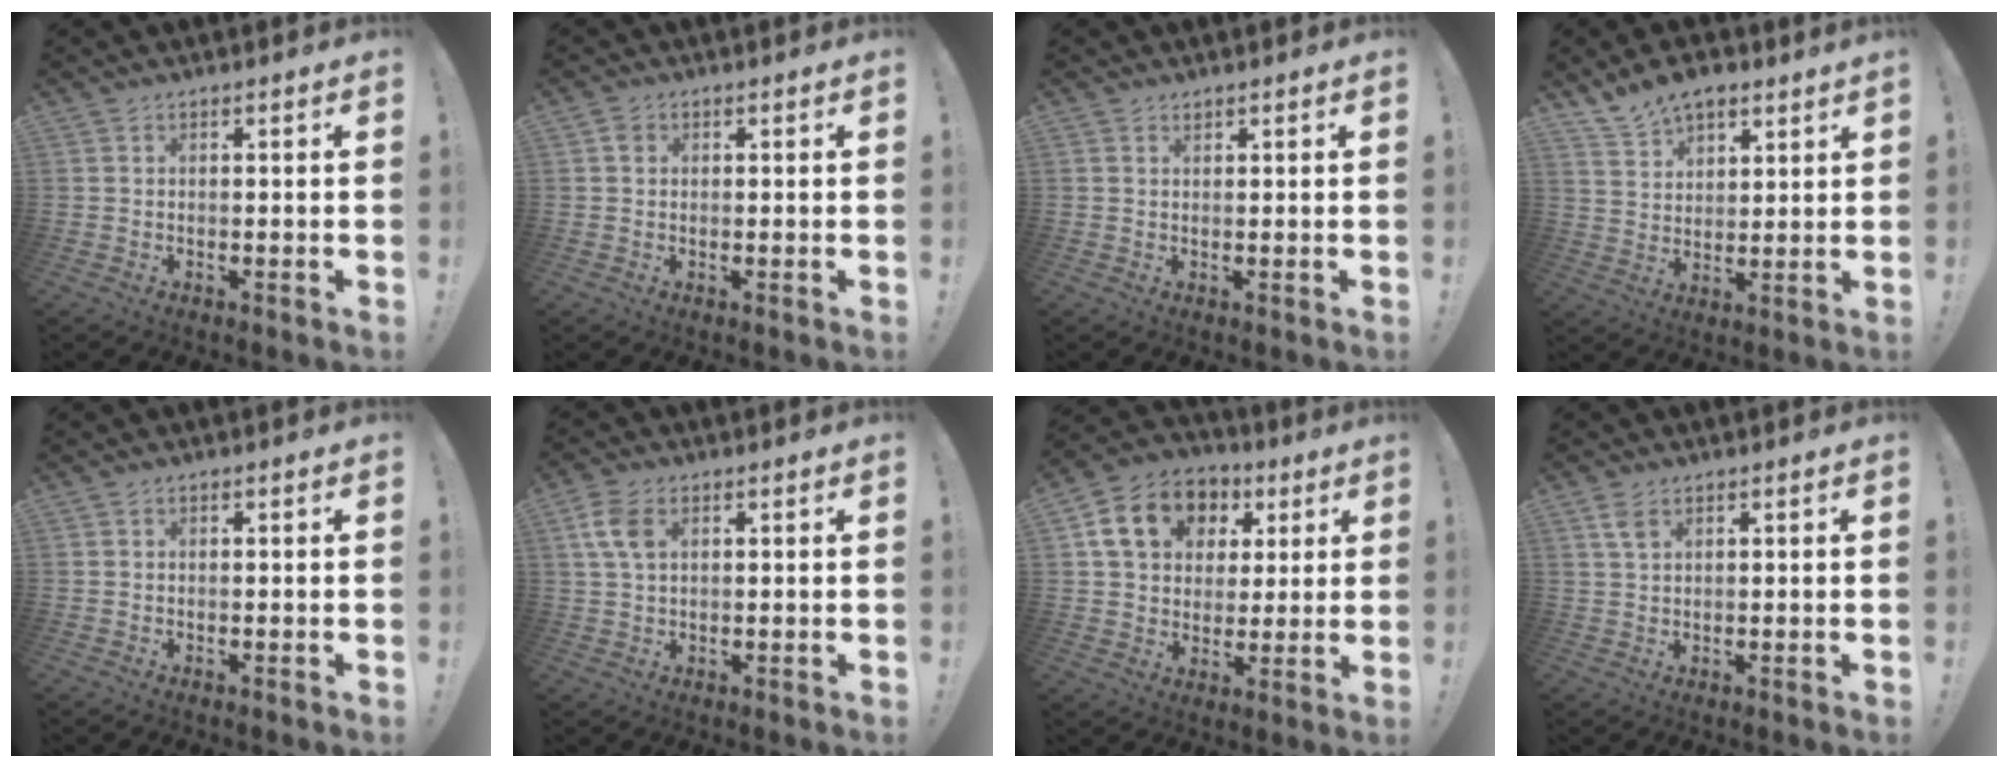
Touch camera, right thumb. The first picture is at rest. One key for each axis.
{"total": 1.5, "fx": 0.5, "fy": 1.3, "fz": 0.4, "tx": -0.001, "ty": 0.000, "tz": 0.008}
{"total": 0.9, "fx": 0.8, "fy": 0.3, "fz": 0.2, "tx": 0.005, "ty": -0.004, "tz": 0.014}
{"total": 8.7, "fx": 6.9, "fy": 4.5, "fz": 2.6, "tx": -0.046, "ty": -0.041, "tz": 0.133}
{"total": 0.0}
{"total": 7.2, "fx": 2.3, "fy": 4.8, "fz": 4.8, "tx": -0.093, "ty": -0.002, "tz": 0.045}
{"total": 16.1, "fx": 6.3, "fy": 12.5, "fz": 8.0, "tx": -0.114, "ty": -0.012, "tz": 0.126}
{"total": 3.5, "fx": 1.9, "fy": 1.9, "fz": 2.3, "tx": -0.035, "ty": -0.005, "tz": 0.033}